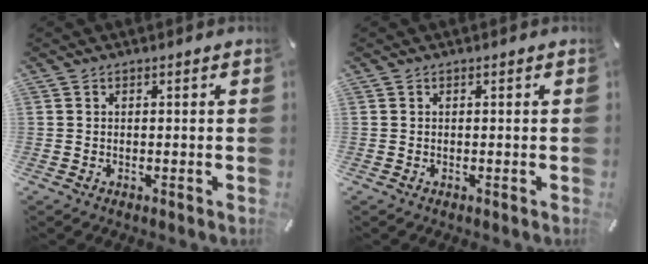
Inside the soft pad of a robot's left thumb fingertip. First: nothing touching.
{"total": 0.0}